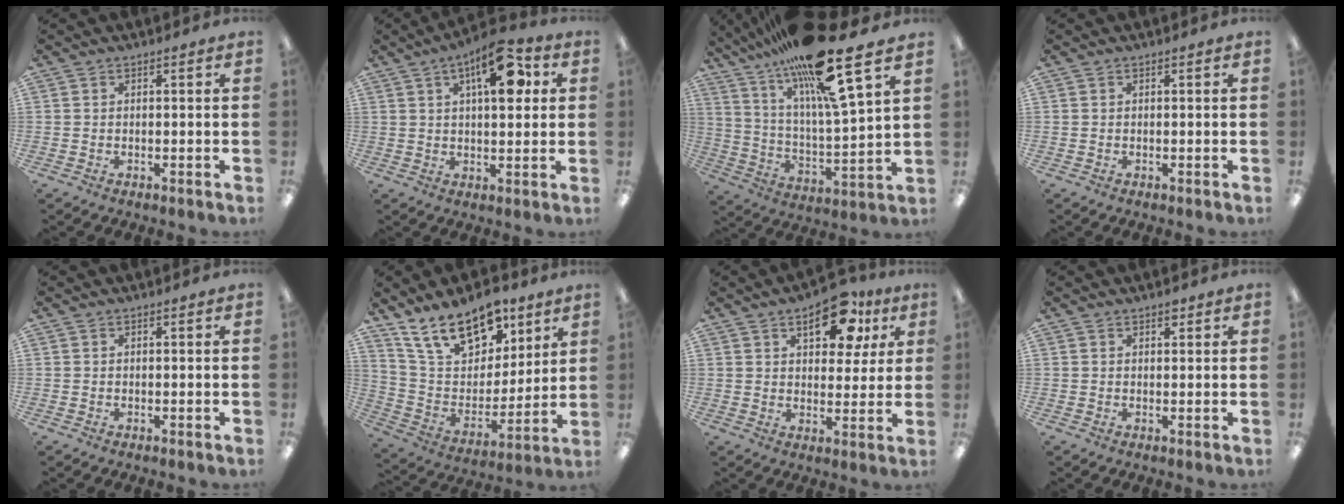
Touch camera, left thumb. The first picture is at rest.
{"total": 13.5, "force": [5.6, 5.8, 10.8], "torque": [-0.153, -0.014, 0.088]}
{"total": 23.3, "force": [17.1, 3.7, 15.4], "torque": [-0.268, -0.090, 0.274]}
{"total": 0.0}
{"total": 0.0}
{"total": 18.7, "force": [12.6, 9.9, 9.5], "torque": [-0.166, -0.061, 0.229]}
{"total": 13.6, "force": [6.9, 7.1, 9.4], "torque": [-0.113, -0.020, 0.111]}
{"total": 1.3, "force": [1.0, 0.6, 0.5], "torque": [-0.002, -0.003, 0.017]}